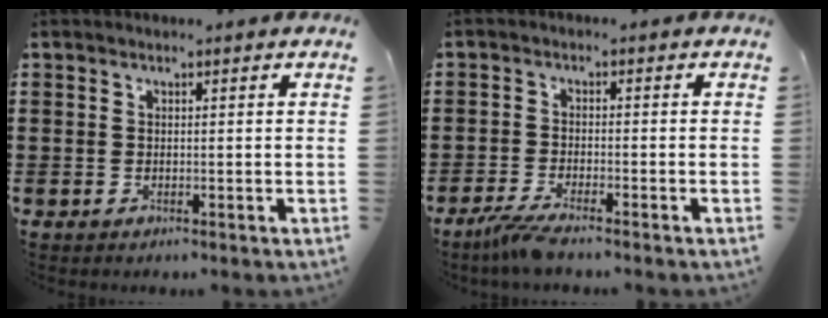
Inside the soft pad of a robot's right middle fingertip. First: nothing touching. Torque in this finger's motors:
{"motor_torque": [0.98, 0.22, 0.05, 0.09]}